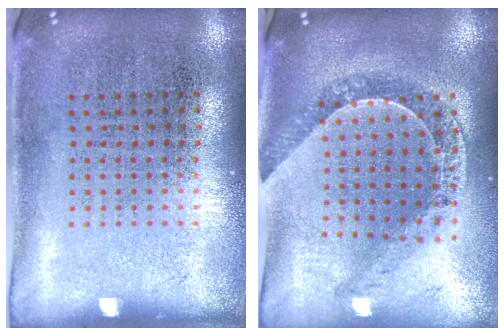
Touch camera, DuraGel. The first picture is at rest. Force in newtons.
{"total": 1.1, "press": 1.1, "slide": 0.2}